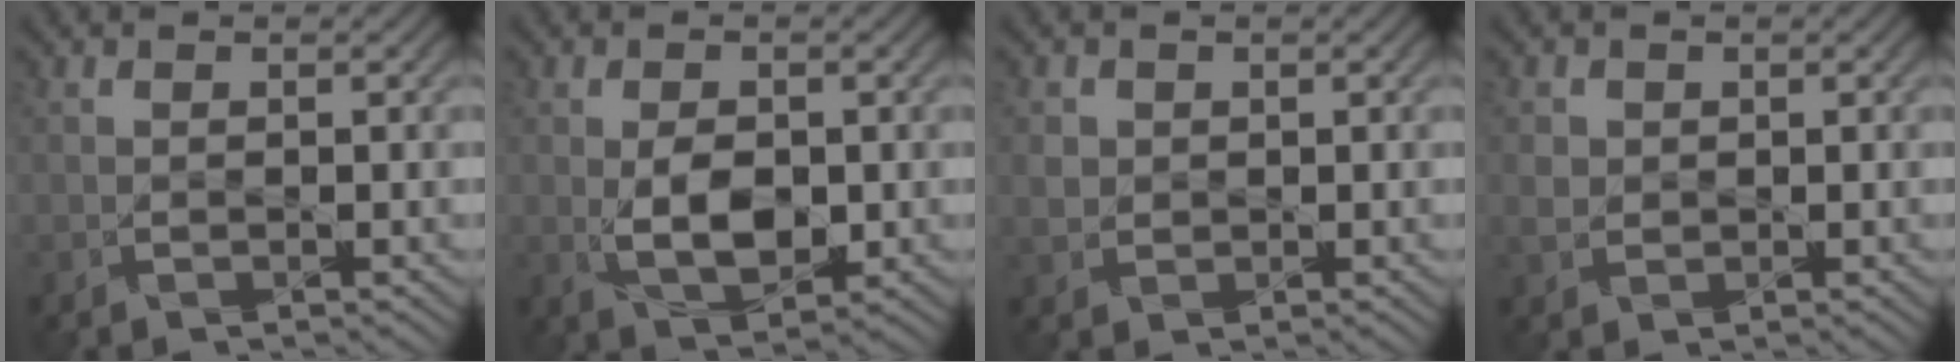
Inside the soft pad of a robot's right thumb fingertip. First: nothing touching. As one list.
[{"total": 5.1, "force": [-0.3, 2.9, 4.1], "torque": [-0.090, -0.011, -0.004]}, {"total": 2.1, "force": [1.0, 1.8, 0.4], "torque": [-0.025, -0.002, 0.016]}, {"total": 1.7, "force": [0.7, 1.5, 0.3], "torque": [-0.023, 0.002, 0.010]}]